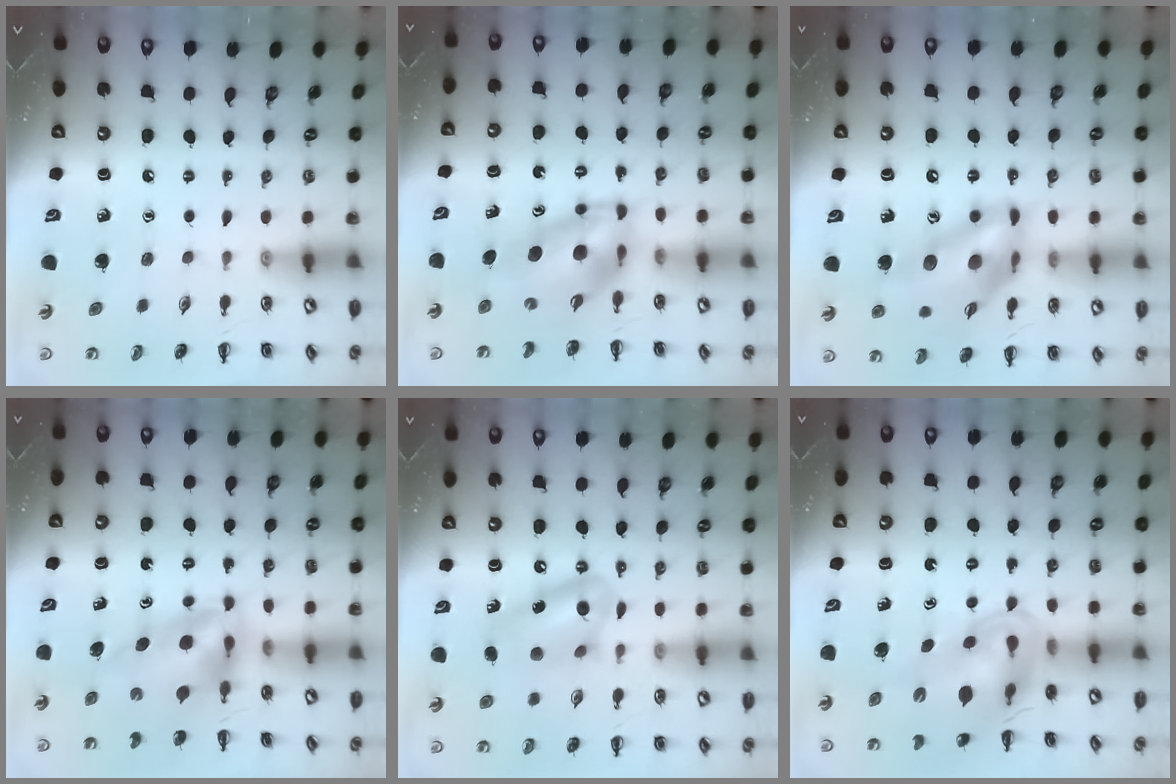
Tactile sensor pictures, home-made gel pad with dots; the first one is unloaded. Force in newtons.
{"total": 7.9, "press": 7.6, "slide": 2.3}
{"total": 14.8, "press": 14.0, "slide": 5.0}
{"total": 6.0, "press": 5.8, "slide": 1.6}
{"total": 10.7, "press": 10.6, "slide": 1.2}
{"total": 10.8, "press": 10.3, "slide": 3.3}